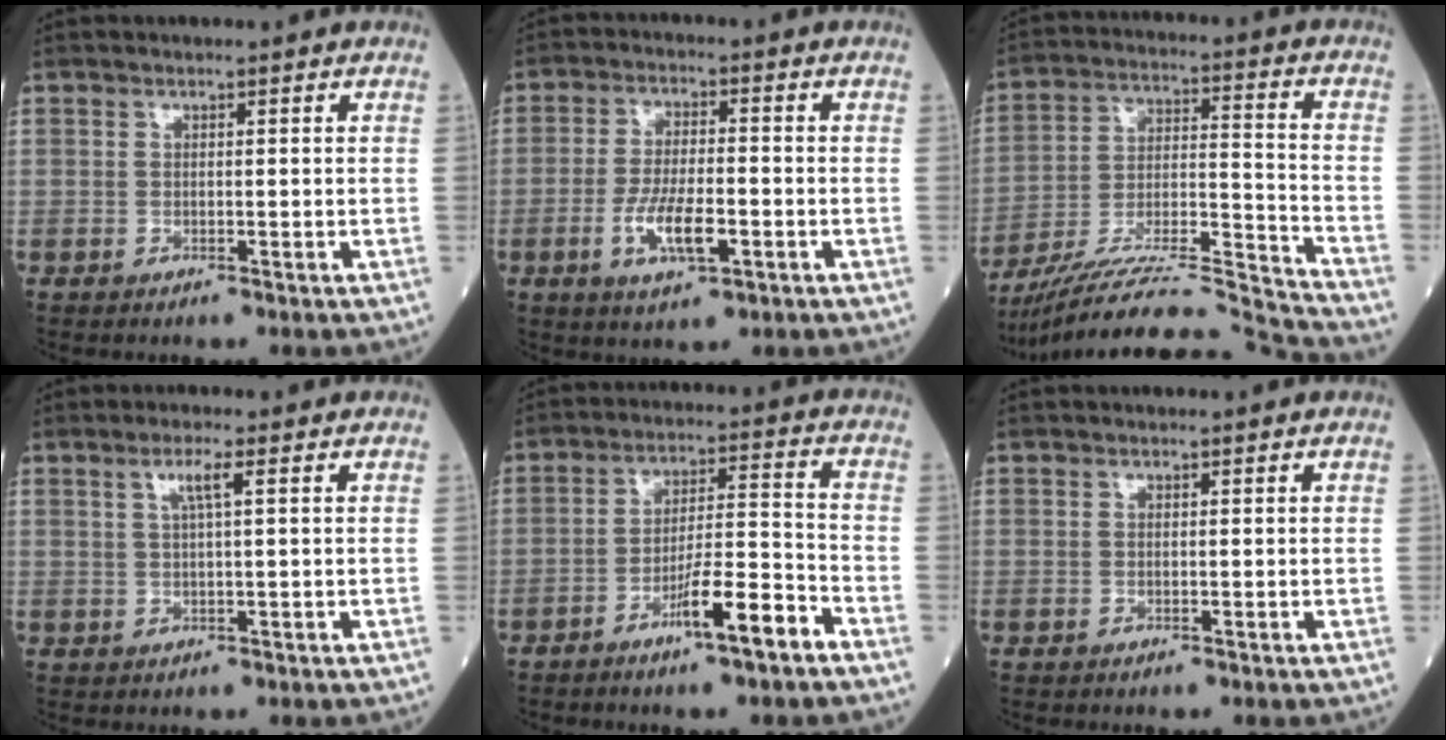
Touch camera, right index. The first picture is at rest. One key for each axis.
{"total": 7.5, "fx": -2.6, "fy": 2.0, "fz": 6.8, "tx": -0.134, "ty": -0.006, "tz": -0.046}
{"total": 21.1, "fx": -20.3, "fy": -2.7, "fz": 5.2, "tx": -0.101, "ty": -0.002, "tz": -0.328}
{"total": 2.8, "fx": 1.1, "fy": -0.2, "fz": 2.6, "tx": -0.053, "ty": 0.005, "tz": 0.021}
{"total": 9.0, "fx": -5.4, "fy": 0.5, "fz": 7.2, "tx": -0.118, "ty": 0.007, "tz": -0.090}
{"total": 0.0}